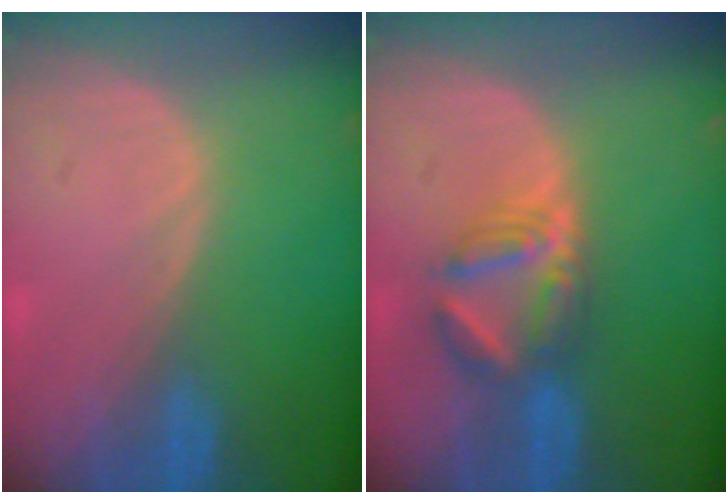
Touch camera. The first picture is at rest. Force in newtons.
{"total": 5.8, "press": 5.6, "slide": 1.3}